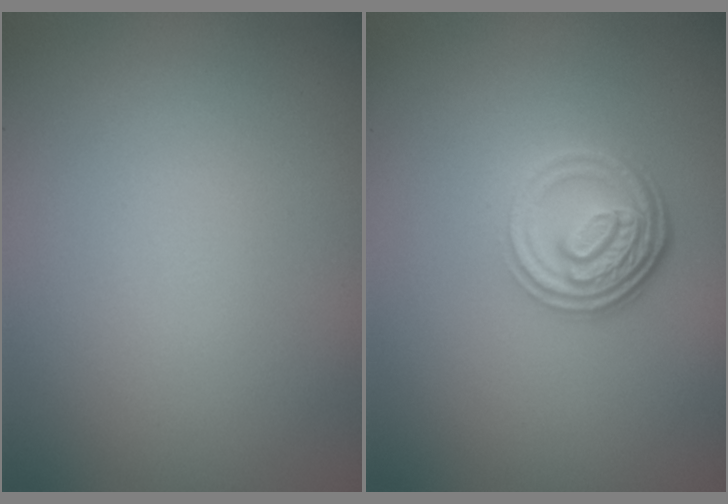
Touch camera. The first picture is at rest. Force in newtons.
{"total": 4.7, "press": 3.4, "slide": 3.2}